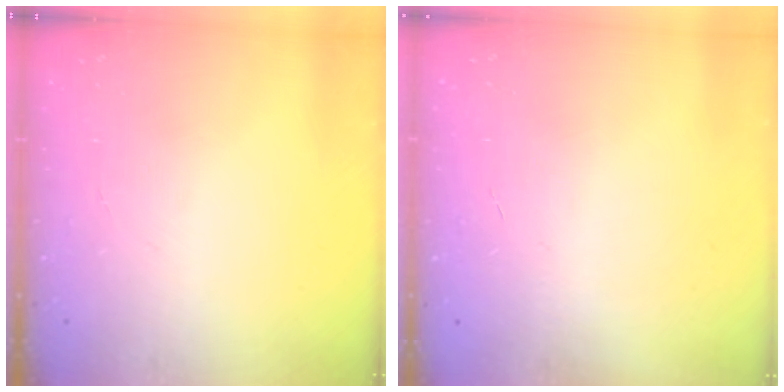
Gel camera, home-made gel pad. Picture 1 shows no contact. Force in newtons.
{"total": 0.6, "press": 0.6, "slide": 0.2}